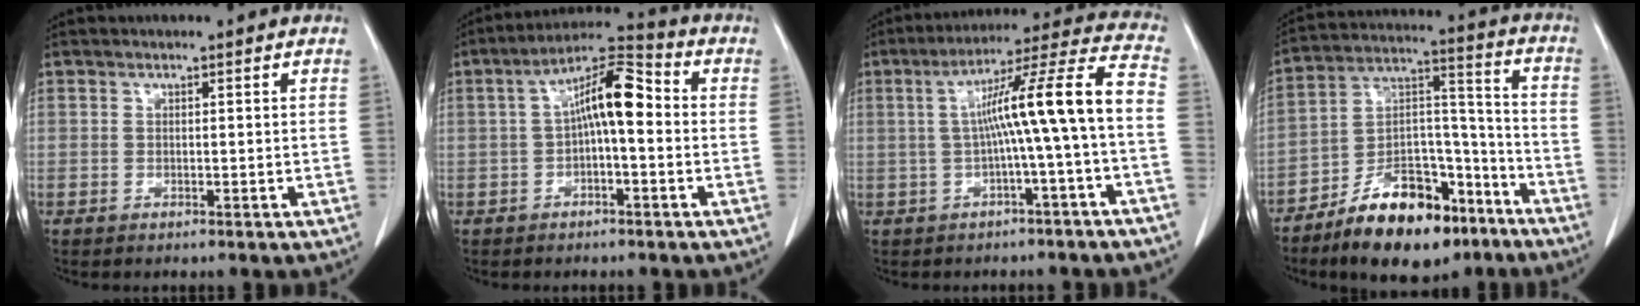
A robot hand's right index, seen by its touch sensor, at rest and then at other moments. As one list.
[{"total": 9.1, "force": [0.2, 2.3, 8.8], "torque": [-0.154, 0.036, -0.001]}, {"total": 12.1, "force": [-1.0, -1.0, 12.1], "torque": [-0.184, 0.031, -0.017]}, {"total": 17.8, "force": [-12.1, 7.2, 11.0], "torque": [-0.185, 0.029, -0.197]}]